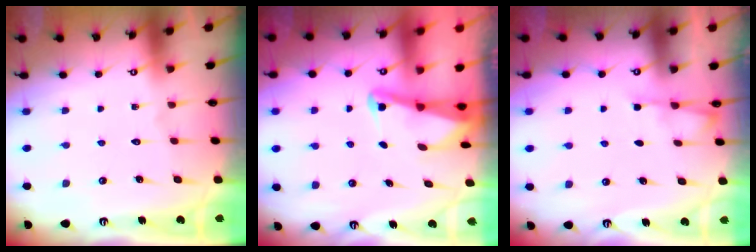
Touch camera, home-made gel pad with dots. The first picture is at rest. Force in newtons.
{"total": 2.0, "press": 2.0, "slide": 0.3}
{"total": 2.3, "press": 2.3, "slide": 0.4}